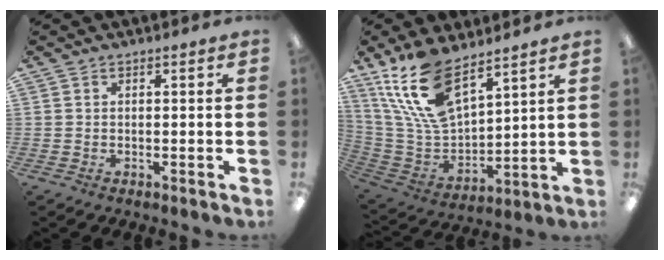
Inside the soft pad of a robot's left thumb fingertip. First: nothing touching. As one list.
[{"total": 17.4, "force": [11.7, 7.6, 10.4], "torque": [-0.246, -0.061, 0.214]}]